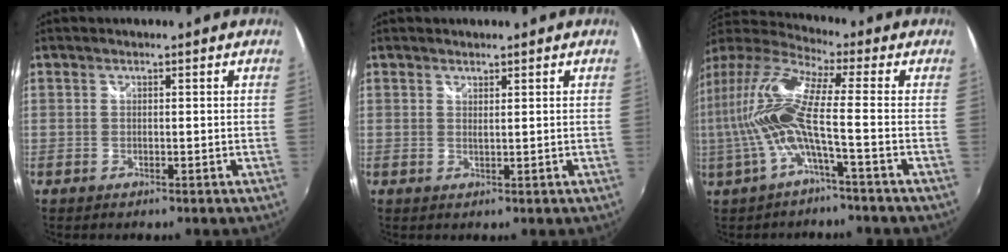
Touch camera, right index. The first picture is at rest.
{"total": 1.1, "force": [1.0, 0.0, 0.3], "torque": [-0.007, -0.003, 0.016]}
{"total": 13.7, "force": [-1.7, 1.1, 13.6], "torque": [-0.258, -0.009, -0.033]}